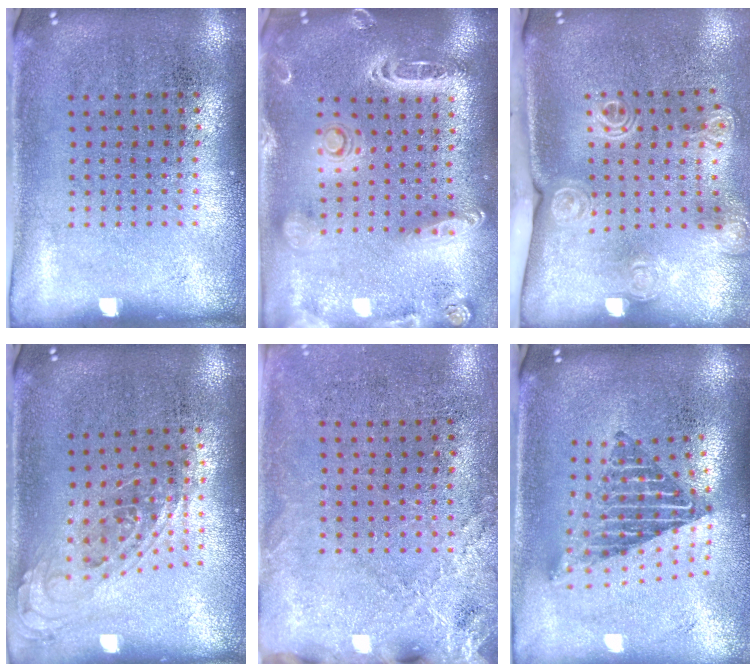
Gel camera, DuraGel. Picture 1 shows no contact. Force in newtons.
{"total": 2.5, "press": 2.2, "slide": 1.1}
{"total": 2.0, "press": 1.5, "slide": 1.3}
{"total": 0.7, "press": 0.7, "slide": 0.2}
{"total": 2.5, "press": 2.2, "slide": 1.2}
{"total": 2.1, "press": 1.6, "slide": 1.4}